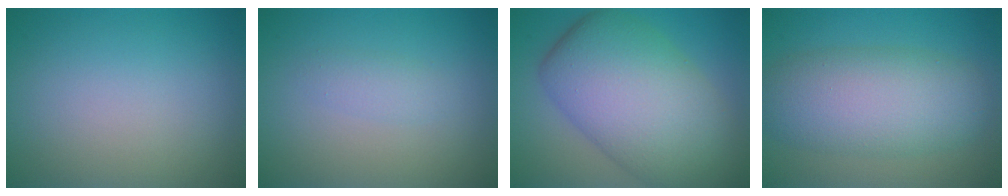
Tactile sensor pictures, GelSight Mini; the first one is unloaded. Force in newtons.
{"total": 1.3, "press": 1.3, "slide": 0.1}
{"total": 12.5, "press": 12.5, "slide": 0.4}
{"total": 7.5, "press": 7.4, "slide": 0.4}